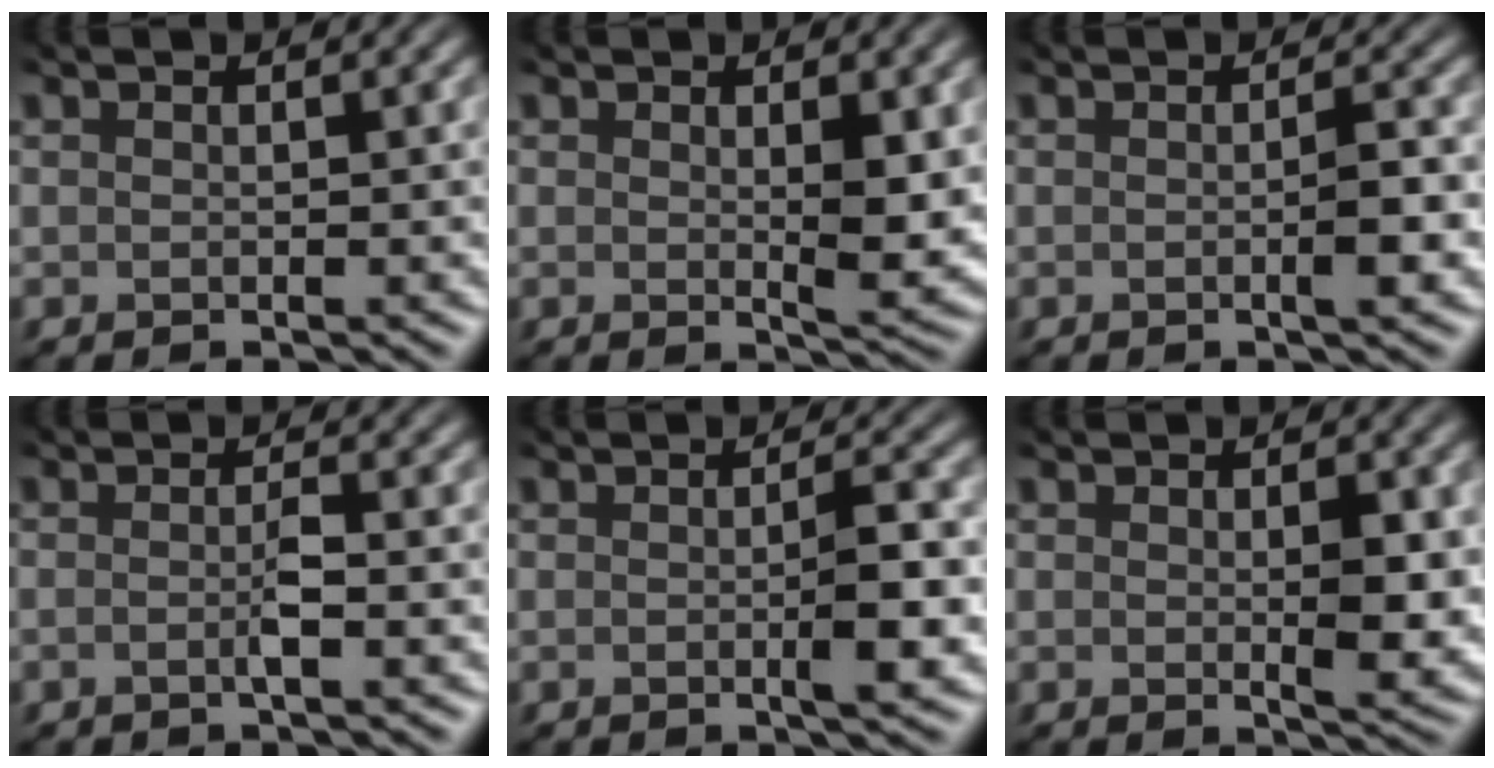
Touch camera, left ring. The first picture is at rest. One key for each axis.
{"total": 2.9, "fx": 0.5, "fy": 0.9, "fz": 2.7, "tx": -0.047, "ty": -0.010, "tz": 0.017}
{"total": 2.4, "fx": -0.8, "fy": 0.5, "fz": 2.2, "tx": -0.034, "ty": 0.000, "tz": -0.009}
{"total": 1.6, "fx": -1.1, "fy": 0.1, "fz": 1.1, "tx": -0.022, "ty": -0.004, "tz": -0.021}
{"total": 3.3, "fx": -0.8, "fy": 0.7, "fz": 3.2, "tx": -0.047, "ty": 0.001, "tz": -0.008}
{"total": 3.0, "fx": 0.0, "fy": 1.0, "fz": 2.8, "tx": -0.049, "ty": -0.008, "tz": 0.010}